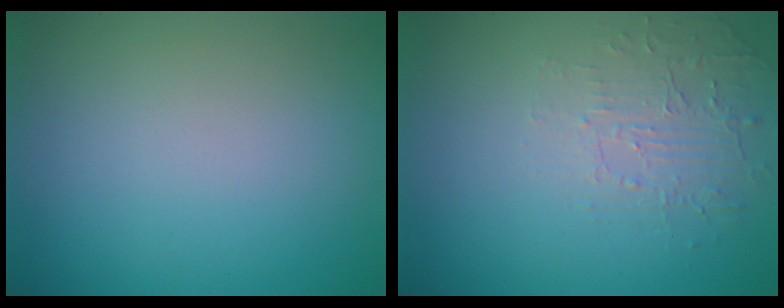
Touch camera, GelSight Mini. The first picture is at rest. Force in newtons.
{"total": 1.9, "press": 0.8, "slide": 1.7}